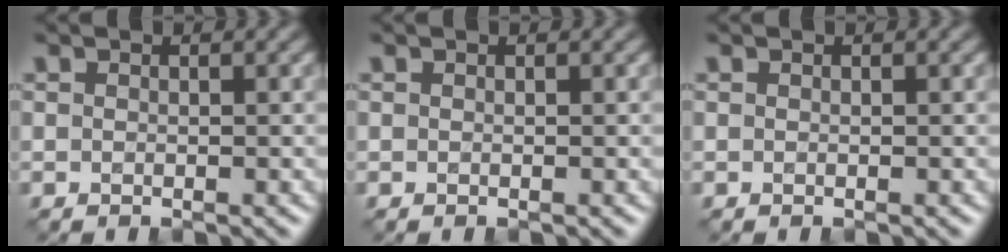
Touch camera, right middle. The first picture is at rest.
{"total": 0.0}
{"total": 0.0}